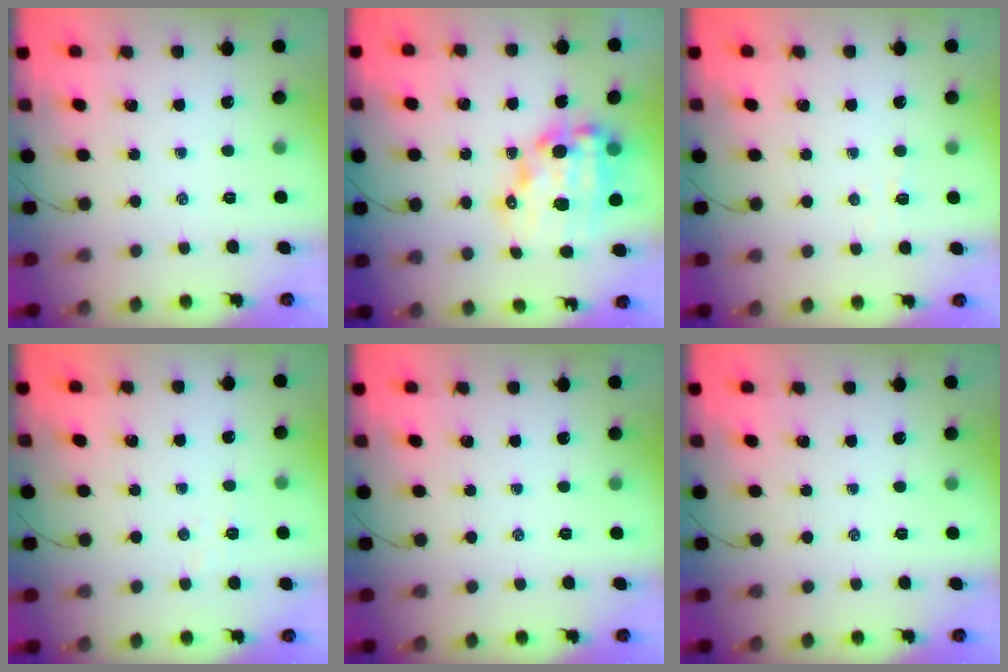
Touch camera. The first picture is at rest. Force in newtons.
{"total": 15.4, "press": 15.0, "slide": 3.5}
{"total": 2.6, "press": 2.5, "slide": 0.8}
{"total": 2.4, "press": 2.3, "slide": 0.6}
{"total": 0.0}
{"total": 0.0}